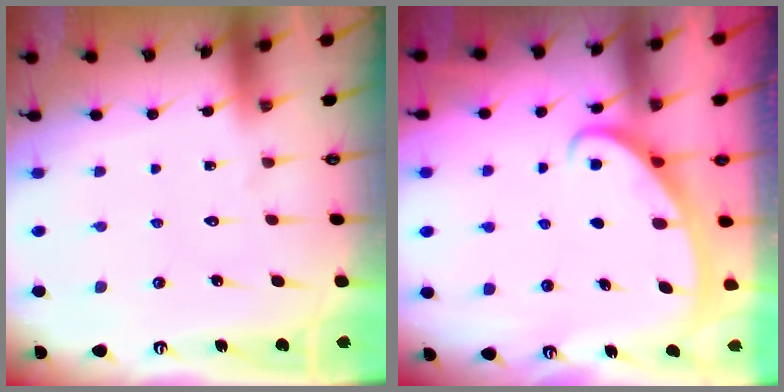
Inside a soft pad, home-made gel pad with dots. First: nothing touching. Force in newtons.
{"total": 2.6, "press": 2.6, "slide": 0.3}